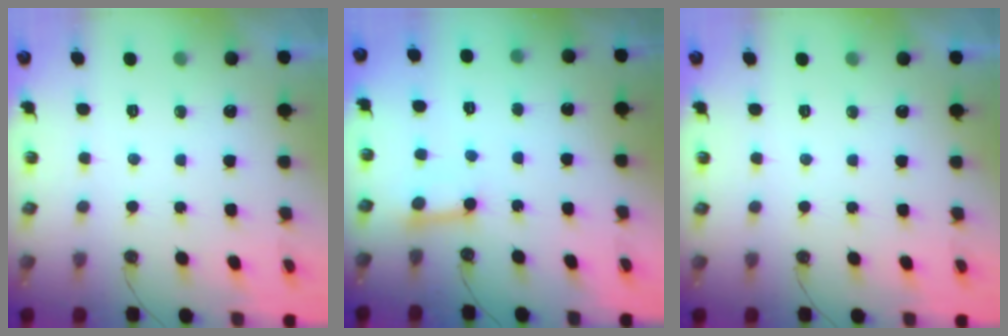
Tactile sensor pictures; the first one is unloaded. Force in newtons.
{"total": 4.8, "press": 4.8, "slide": 0.4}
{"total": 0.0}